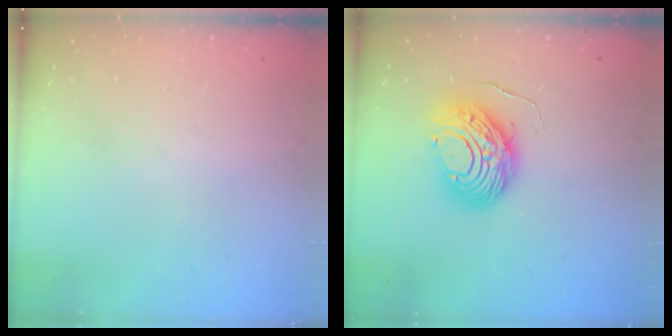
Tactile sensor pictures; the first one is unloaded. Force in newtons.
{"total": 11.1, "press": 11.0, "slide": 1.0}